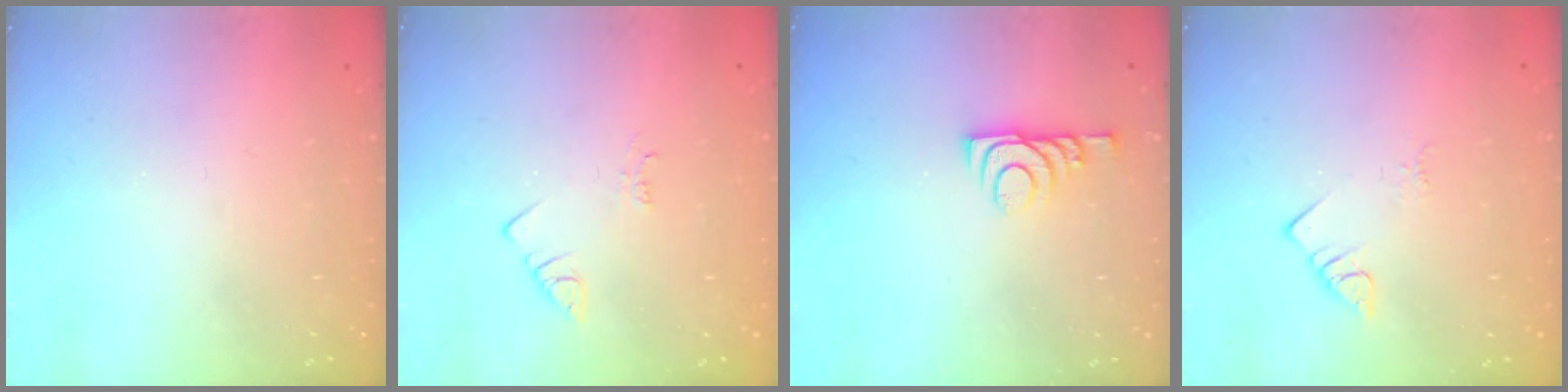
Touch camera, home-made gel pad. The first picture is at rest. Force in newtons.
{"total": 2.2, "press": 2.2, "slide": 0.6}
{"total": 6.7, "press": 6.7, "slide": 0.7}
{"total": 2.7, "press": 2.7, "slide": 0.3}